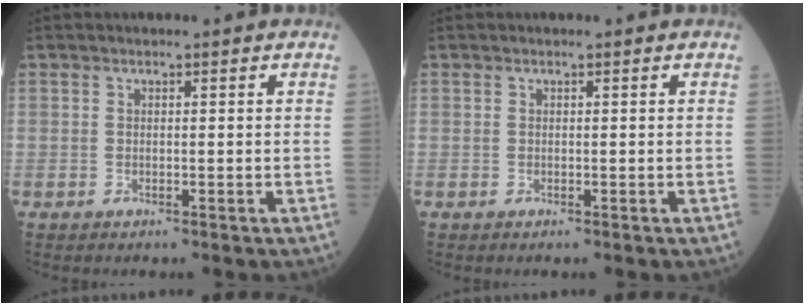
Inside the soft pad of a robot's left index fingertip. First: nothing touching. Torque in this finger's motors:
{"motor_torque": [0.00, 0.00, 0.00, 0.00]}